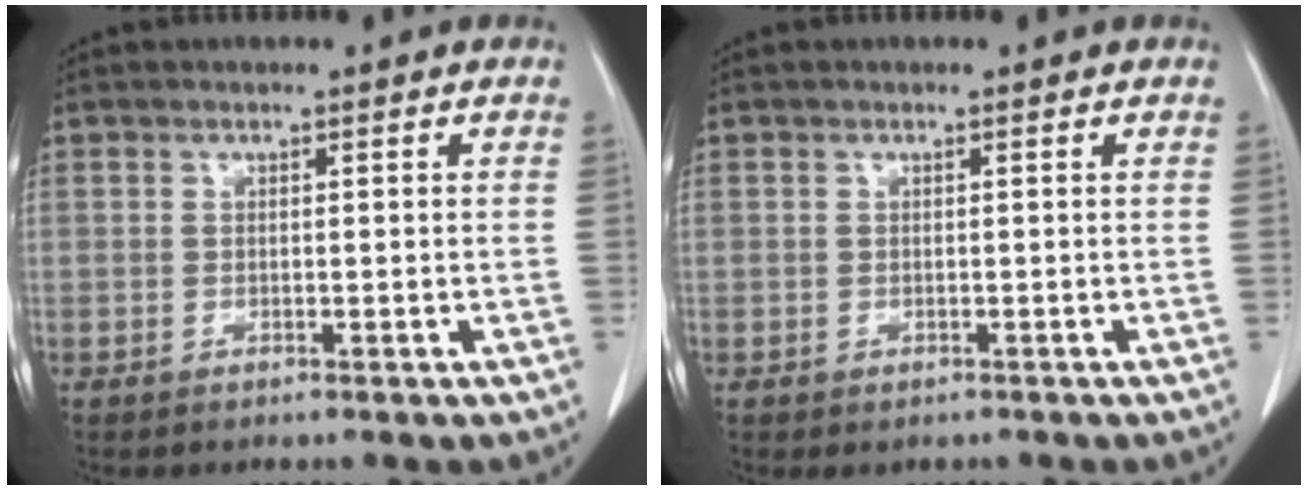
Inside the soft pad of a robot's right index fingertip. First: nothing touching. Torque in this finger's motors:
{"motor_torque": [-0.63, -0.31, -0.27, -0.11]}